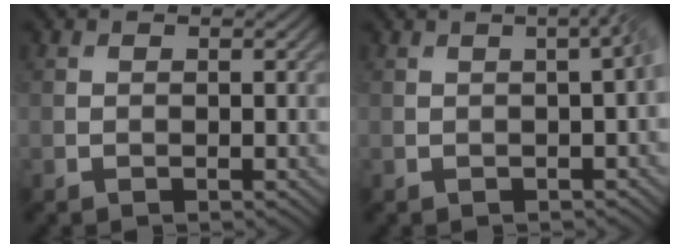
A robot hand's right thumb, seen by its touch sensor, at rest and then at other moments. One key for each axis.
{"total": 3.7, "fx": 0.2, "fy": 1.0, "fz": 3.5, "tx": -0.032, "ty": 0.015, "tz": 0.002}